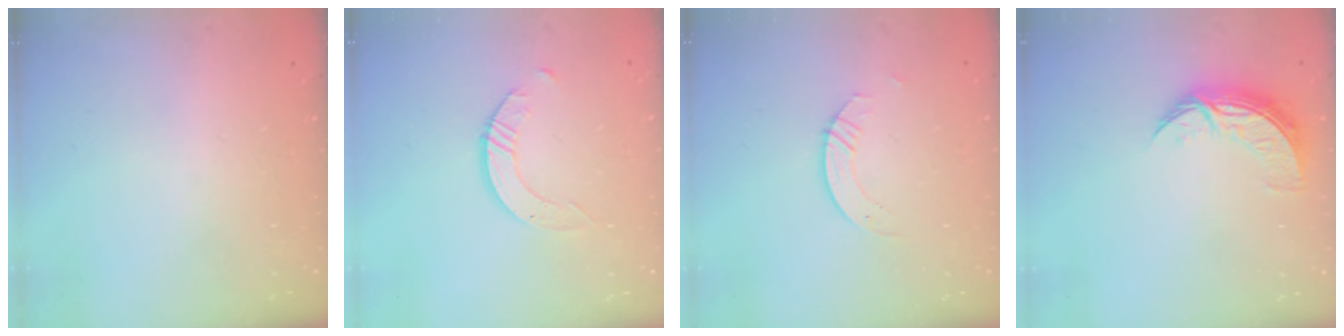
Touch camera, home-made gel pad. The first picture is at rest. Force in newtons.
{"total": 3.1, "press": 3.1, "slide": 0.3}
{"total": 2.8, "press": 2.8, "slide": 0.2}
{"total": 8.7, "press": 8.7, "slide": 0.4}